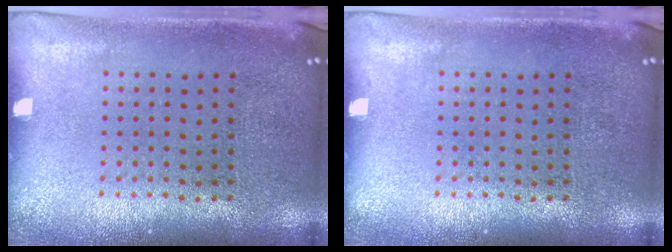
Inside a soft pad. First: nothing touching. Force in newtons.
{"total": 0.0}